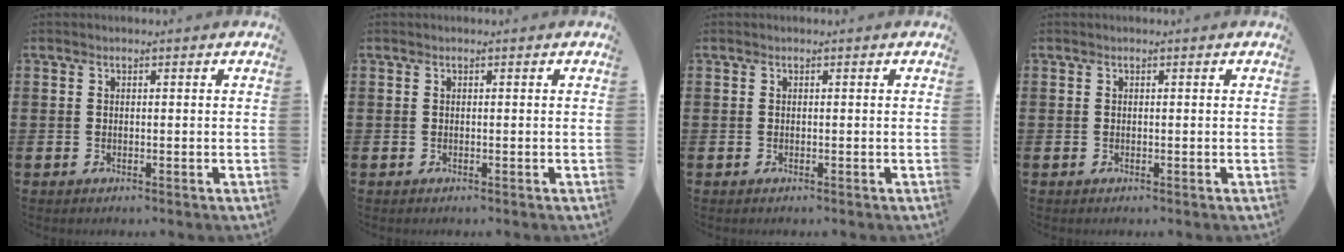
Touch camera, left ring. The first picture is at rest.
{"total": 0.0}
{"total": 0.0}
{"total": 0.0}